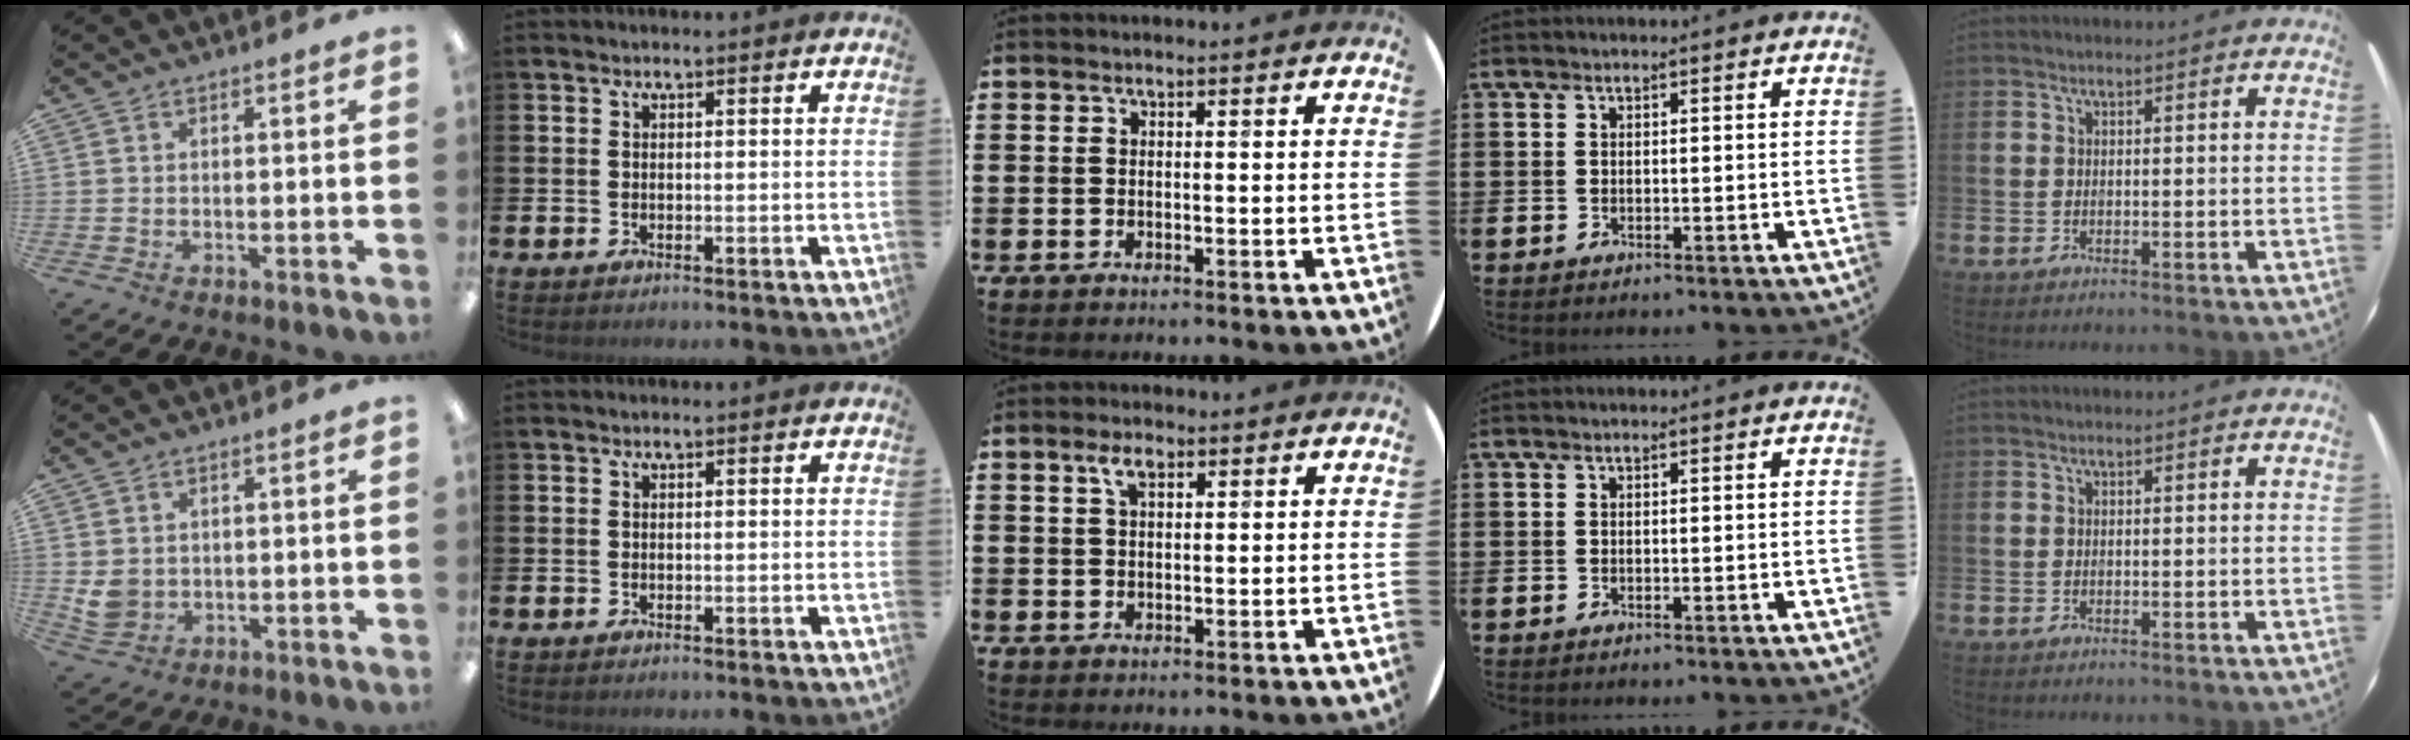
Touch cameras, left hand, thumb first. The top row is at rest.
{"thumb": {"total": 4.4, "force": [1.4, 3.7, 1.8], "torque": [-0.037, -0.003, 0.028]}, "middle": {"total": 2.8, "force": [1.8, 1.2, 1.8], "torque": [-0.033, 0.004, 0.029]}}